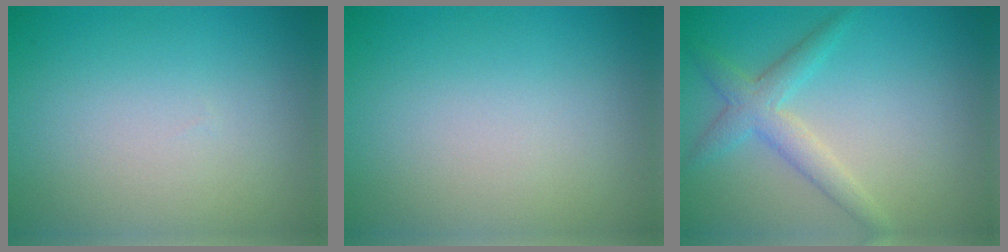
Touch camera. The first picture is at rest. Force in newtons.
{"total": 0.0}
{"total": 2.9, "press": 2.9, "slide": 0.2}